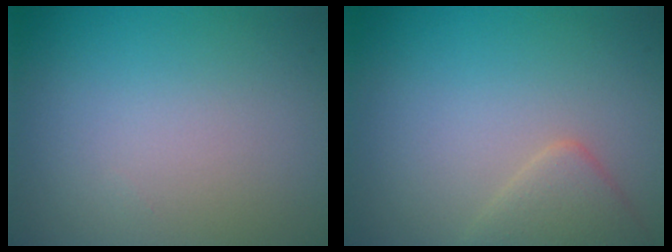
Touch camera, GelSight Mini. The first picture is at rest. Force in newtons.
{"total": 2.6, "press": 2.6, "slide": 0.1}